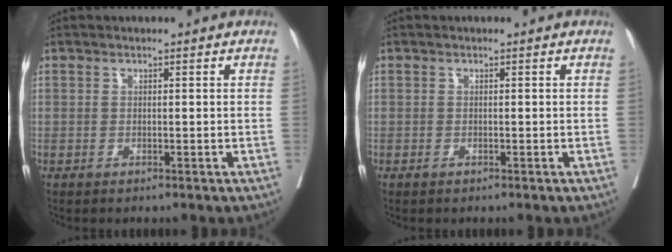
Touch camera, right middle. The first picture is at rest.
{"total": 0.0}